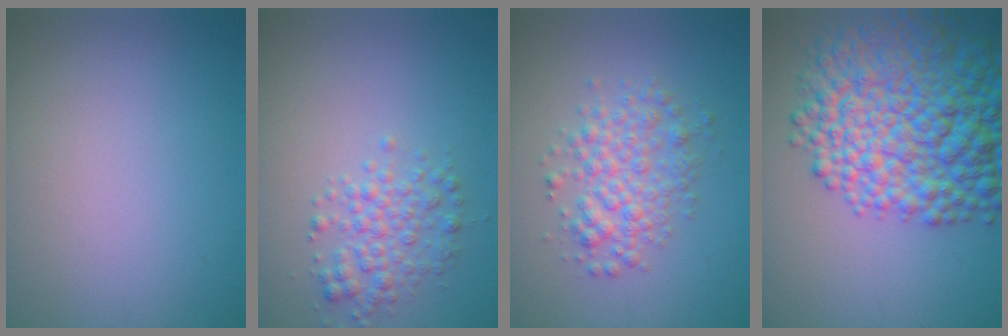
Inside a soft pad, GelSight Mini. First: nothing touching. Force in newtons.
{"total": 2.9, "press": 2.9, "slide": 0.1}
{"total": 3.6, "press": 3.6, "slide": 0.1}
{"total": 12.8, "press": 12.8, "slide": 0.4}